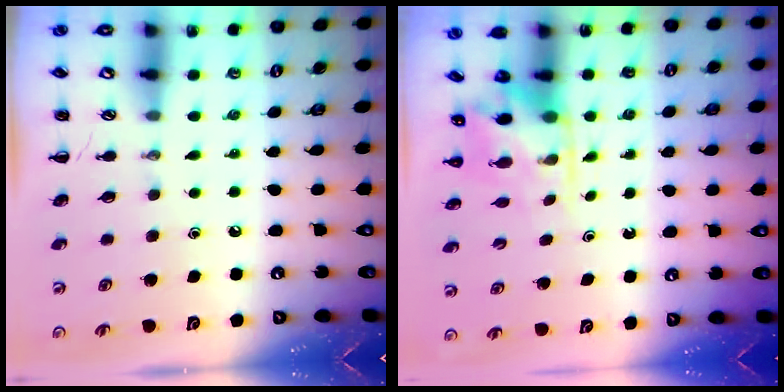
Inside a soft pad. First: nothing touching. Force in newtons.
{"total": 4.8, "press": 4.7, "slide": 0.4}